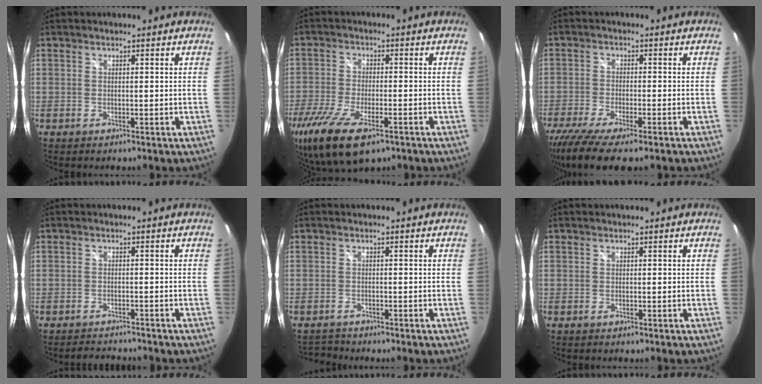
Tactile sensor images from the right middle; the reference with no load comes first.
{"total": 17.2, "force": [-10.4, 6.5, 12.1], "torque": [-0.267, -0.065, -0.179]}
{"total": 11.7, "force": [-8.9, 2.2, 7.3], "torque": [-0.163, -0.049, -0.154]}
{"total": 3.6, "force": [-3.5, 0.8, 0.5], "torque": [-0.017, 0.005, -0.053]}
{"total": 2.1, "force": [-2.0, 0.5, -0.3], "torque": [-0.003, -0.001, -0.038]}
{"total": 0.0}